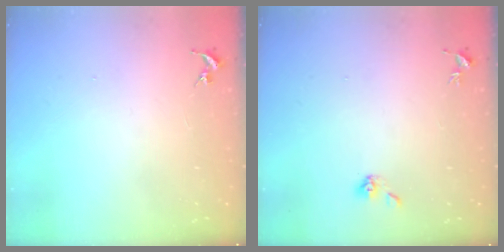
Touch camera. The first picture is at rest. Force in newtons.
{"total": 4.2, "press": 3.8, "slide": 1.9}